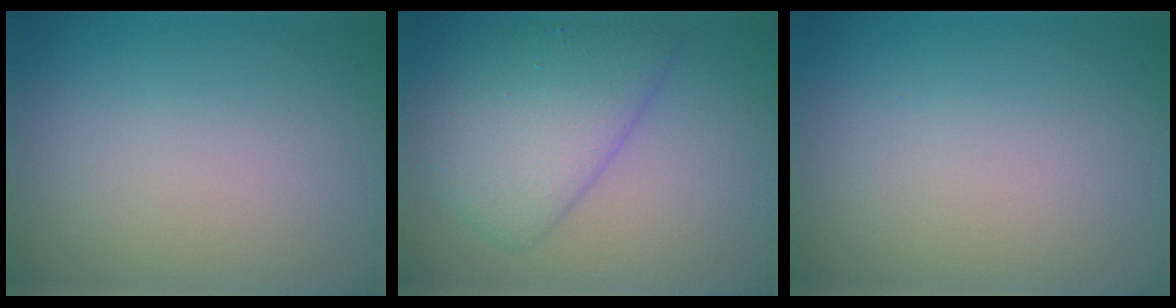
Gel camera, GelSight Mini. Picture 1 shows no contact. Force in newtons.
{"total": 5.1, "press": 5.1, "slide": 0.3}
{"total": 0.0}